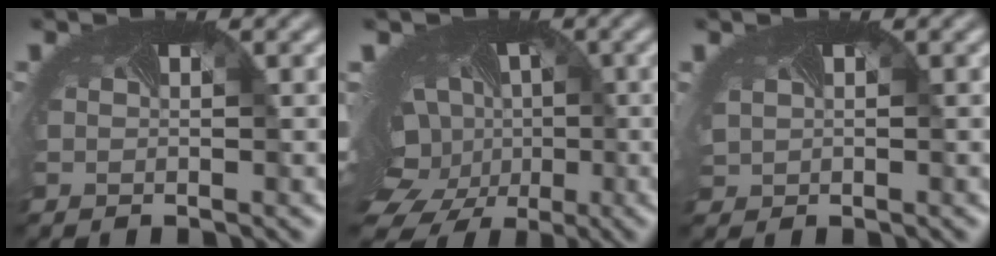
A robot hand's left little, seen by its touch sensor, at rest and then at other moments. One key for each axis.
{"total": 14.7, "fx": -3.2, "fy": 11.5, "fz": 8.6, "tx": -0.164, "ty": -0.029, "tz": -0.040}
{"total": 0.8, "fx": 0.2, "fy": 0.8, "fz": 0.0, "tx": -0.027, "ty": -0.012, "tz": 0.021}